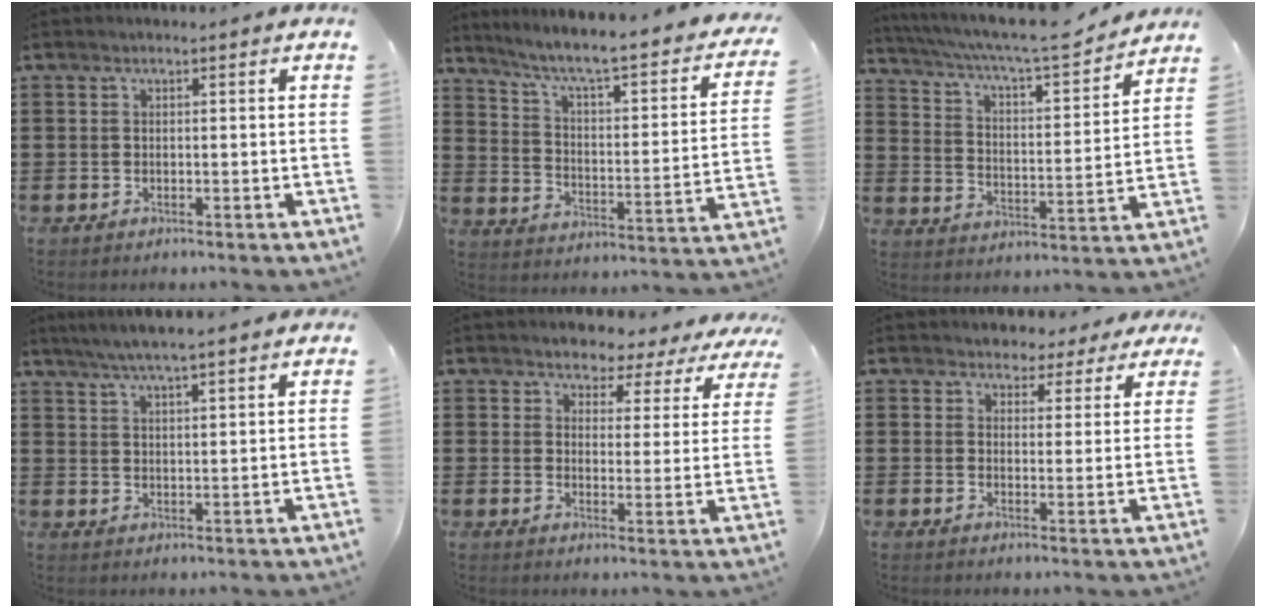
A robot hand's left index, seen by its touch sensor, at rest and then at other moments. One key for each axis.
{"total": 5.6, "fx": 4.0, "fy": 0.4, "fz": 4.0, "tx": -0.094, "ty": -0.037, "tz": 0.056}
{"total": 6.9, "fx": 6.1, "fy": 0.2, "fz": 3.1, "tx": -0.087, "ty": -0.043, "tz": 0.097}
{"total": 4.6, "fx": 4.1, "fy": -0.1, "fz": 2.2, "tx": -0.054, "ty": -0.011, "tz": 0.070}
{"total": 3.8, "fx": 3.5, "fy": 1.4, "fz": 0.1, "tx": -0.027, "ty": -0.021, "tz": 0.057}
{"total": 3.5, "fx": 2.9, "fy": 2.0, "fz": 0.1, "tx": -0.012, "ty": -0.004, "tz": 0.053}